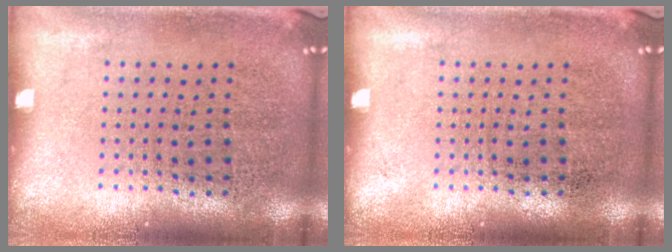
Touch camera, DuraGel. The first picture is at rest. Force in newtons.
{"total": 0.0}